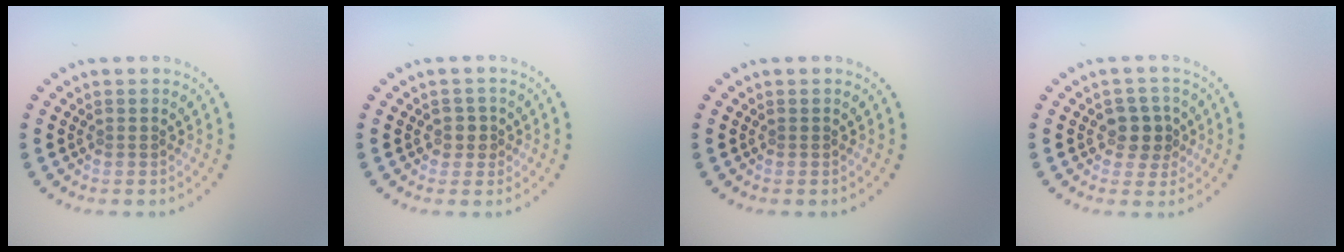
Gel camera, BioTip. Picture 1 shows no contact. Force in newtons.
{"total": 1.3, "press": 1.1, "slide": 0.6}
{"total": 0.0}
{"total": 2.9, "press": 2.7, "slide": 1.1}